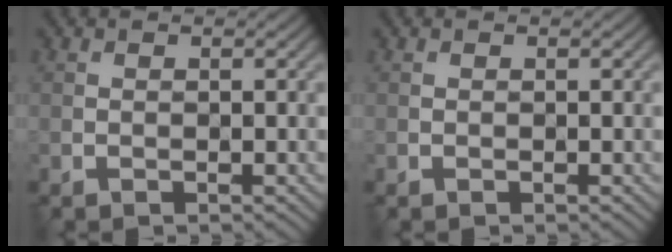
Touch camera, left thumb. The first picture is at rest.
{"total": 0.0}